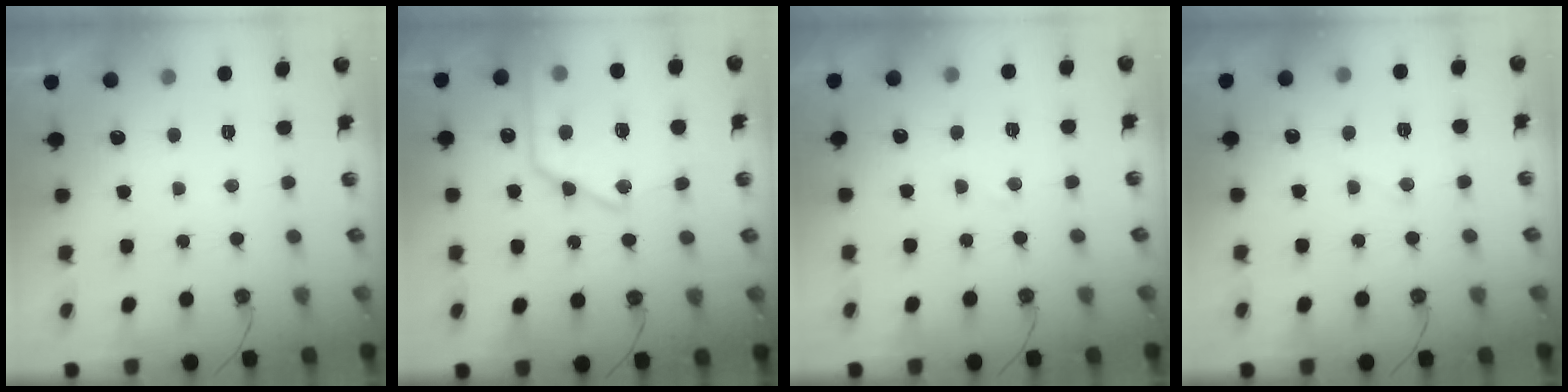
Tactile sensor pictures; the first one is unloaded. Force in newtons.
{"total": 22.7, "press": 22.5, "slide": 2.5}
{"total": 5.4, "press": 5.4, "slide": 0.6}
{"total": 7.0, "press": 6.9, "slide": 0.4}